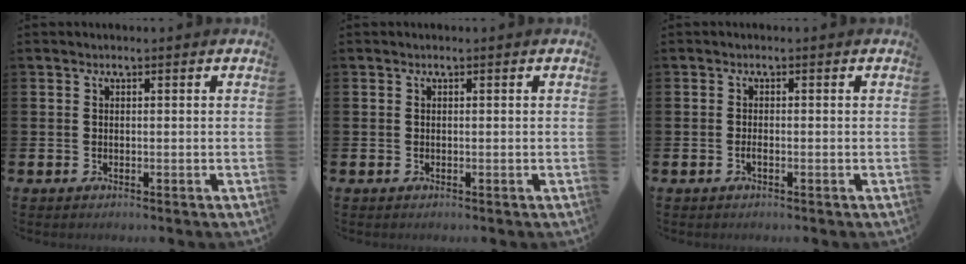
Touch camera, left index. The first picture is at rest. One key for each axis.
{"total": 0.0}
{"total": 0.7, "fx": -0.4, "fy": 0.1, "fz": 0.5, "tx": -0.017, "ty": -0.002, "tz": -0.004}